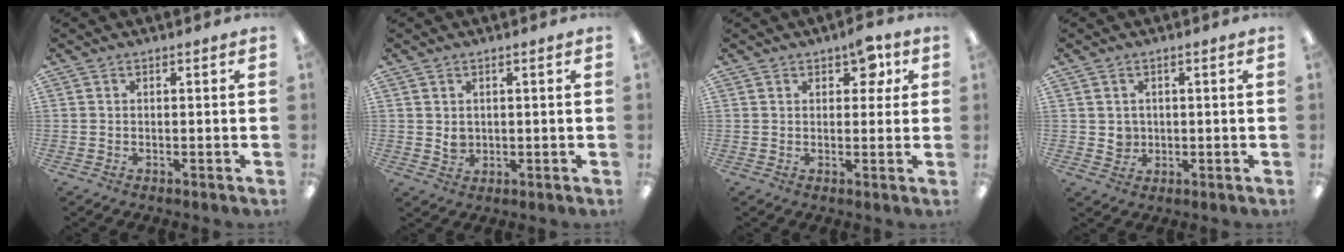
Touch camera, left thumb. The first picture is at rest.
{"total": 2.2, "force": [0.8, 1.9, 0.9], "torque": [-0.003, -0.004, 0.011]}
{"total": 5.9, "force": [3.1, 3.2, 3.9], "torque": [-0.034, -0.008, 0.047]}
{"total": 2.9, "force": [0.6, 2.8, 0.5], "torque": [0.001, -0.003, 0.008]}